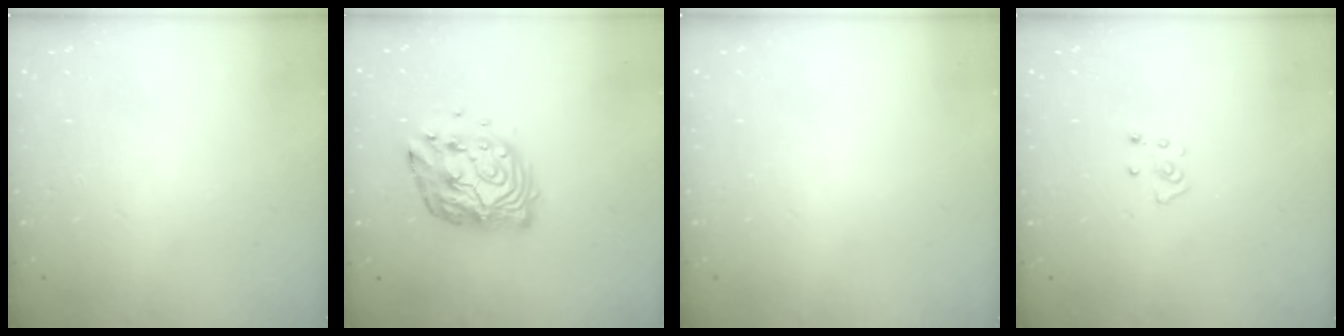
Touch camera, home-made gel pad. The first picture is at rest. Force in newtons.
{"total": 11.7, "press": 11.7, "slide": 1.1}
{"total": 0.0}
{"total": 2.8, "press": 2.8, "slide": 0.2}